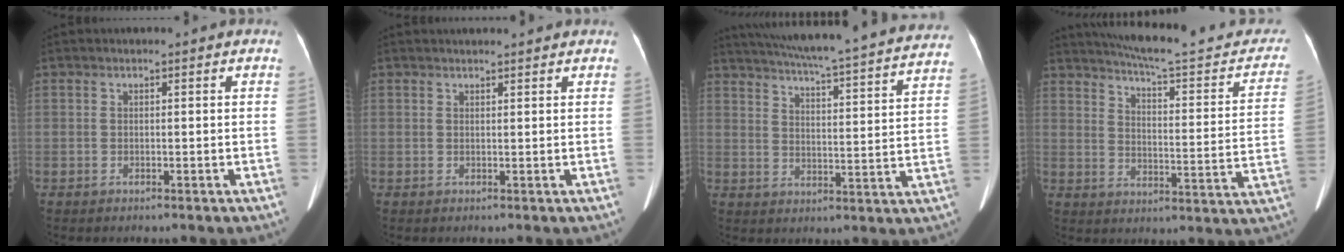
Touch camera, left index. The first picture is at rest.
{"total": 3.1, "force": [2.9, 0.4, 0.9], "torque": [-0.013, 0.018, 0.037]}
{"total": 30.3, "force": [27.6, 1.7, 12.5], "torque": [-0.203, -0.052, 0.343]}
{"total": 22.3, "force": [19.7, 3.9, 9.8], "torque": [-0.128, -0.028, 0.242]}